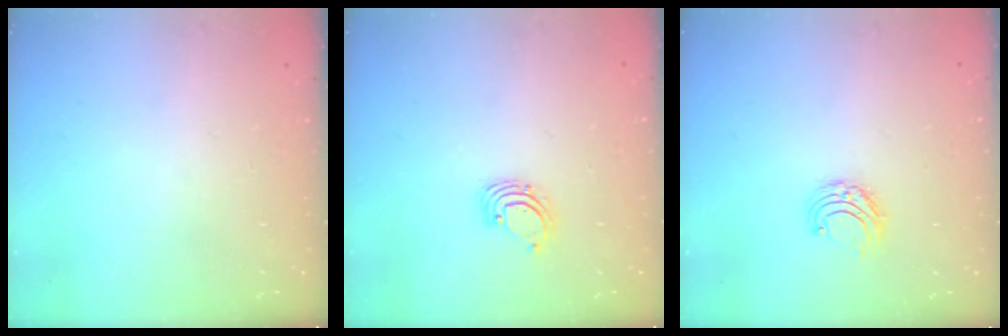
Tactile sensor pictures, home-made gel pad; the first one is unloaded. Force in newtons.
{"total": 2.3, "press": 2.3, "slide": 0.2}
{"total": 6.3, "press": 6.3, "slide": 0.5}